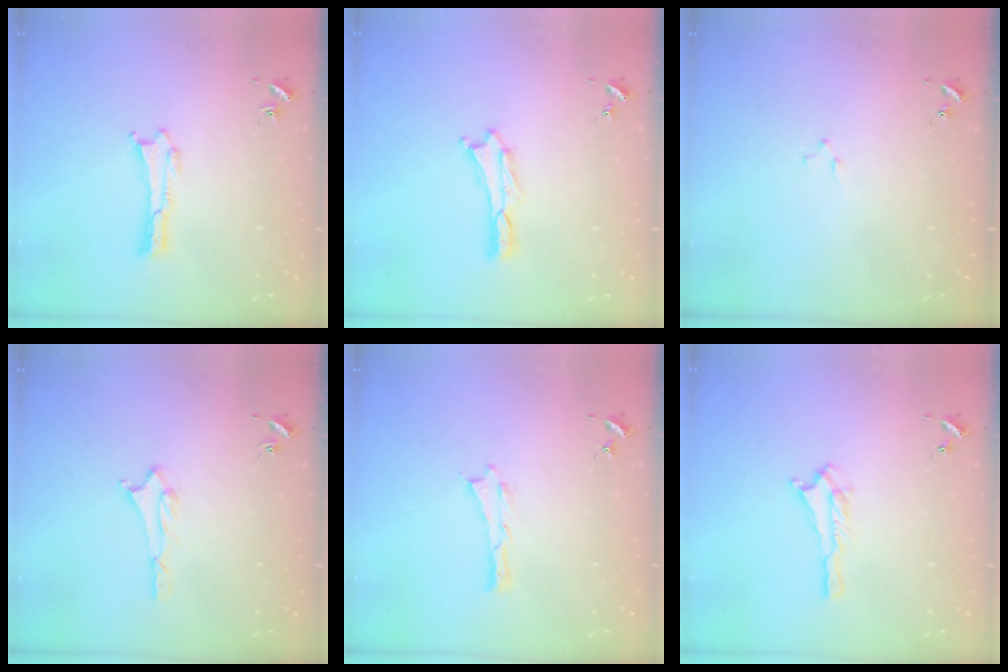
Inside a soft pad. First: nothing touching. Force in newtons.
{"total": 0.0}
{"total": 0.7, "press": 0.7, "slide": 0.2}
{"total": 1.6, "press": 1.6, "slide": 0.2}
{"total": 0.0}
{"total": 1.5, "press": 1.4, "slide": 0.2}